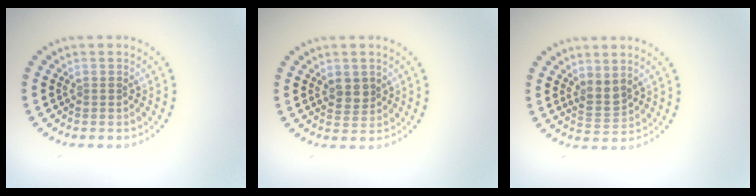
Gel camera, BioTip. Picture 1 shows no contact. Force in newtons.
{"total": 1.9, "press": 1.8, "slide": 0.7}
{"total": 1.9, "press": 1.6, "slide": 1.1}